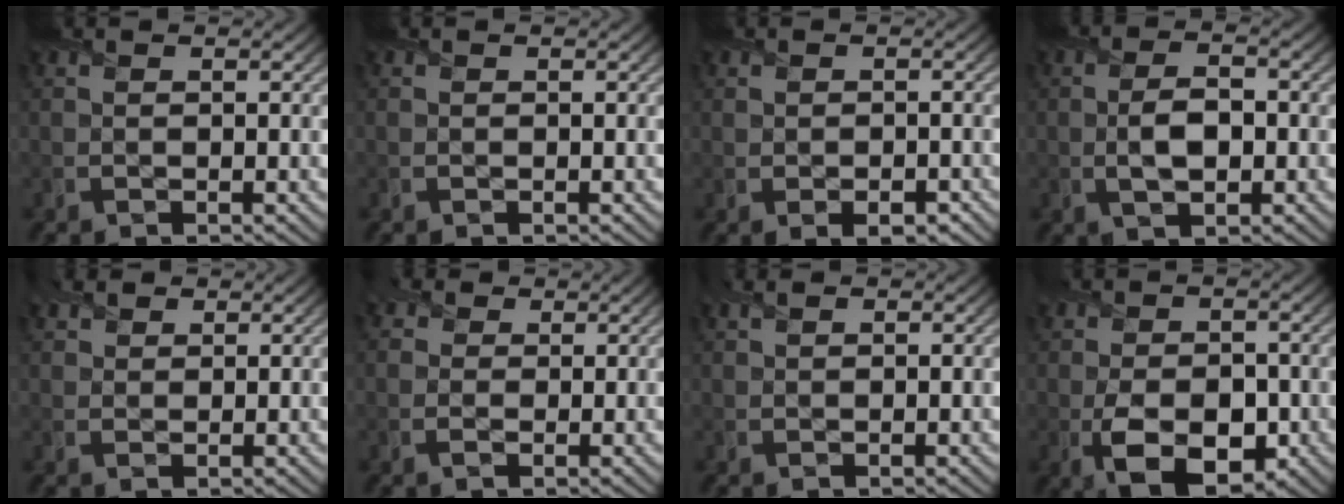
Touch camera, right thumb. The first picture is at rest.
{"total": 0.0}
{"total": 2.7, "force": [-0.8, 1.7, 2.0], "torque": [-0.030, -0.013, -0.004]}
{"total": 4.4, "force": [-0.5, 2.2, 3.7], "torque": [-0.081, 0.001, -0.010]}
{"total": 2.3, "force": [1.7, 1.4, 0.7], "torque": [-0.018, 0.007, 0.035]}
{"total": 2.8, "force": [0.7, 2.3, 1.4], "torque": [-0.032, 0.005, 0.006]}
{"total": 1.2, "force": [0.8, 0.6, 0.6], "torque": [-0.016, 0.006, 0.015]}
{"total": 8.2, "force": [-2.1, 5.1, 6.0], "torque": [-0.113, -0.024, -0.030]}